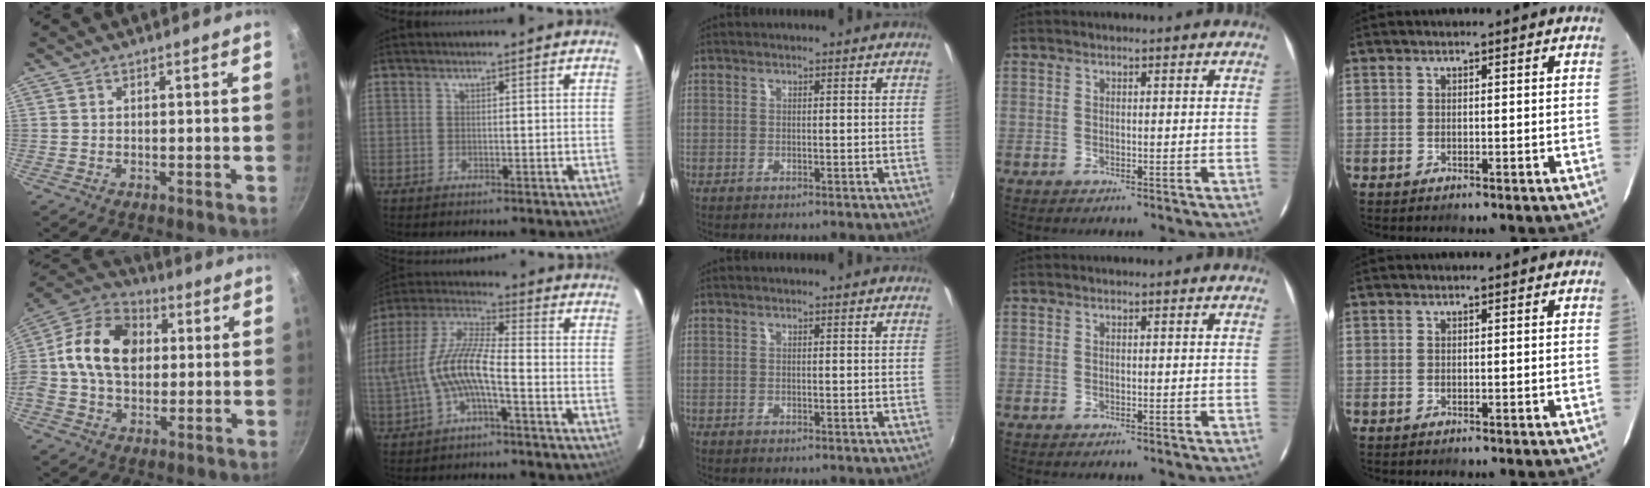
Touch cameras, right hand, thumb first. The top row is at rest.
{"thumb": {"total": 18.0, "force": [1.9, 13.1, 12.2], "torque": [-0.190, 0.028, 0.013]}, "index": {"total": 11.2, "force": [-2.9, 2.5, 10.5], "torque": [-0.226, 0.012, -0.050]}}